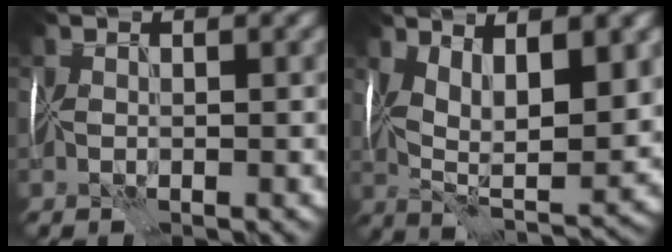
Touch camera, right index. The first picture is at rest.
{"total": 10.4, "force": [2.6, 4.4, 9.1], "torque": [-0.159, -0.005, 0.040]}